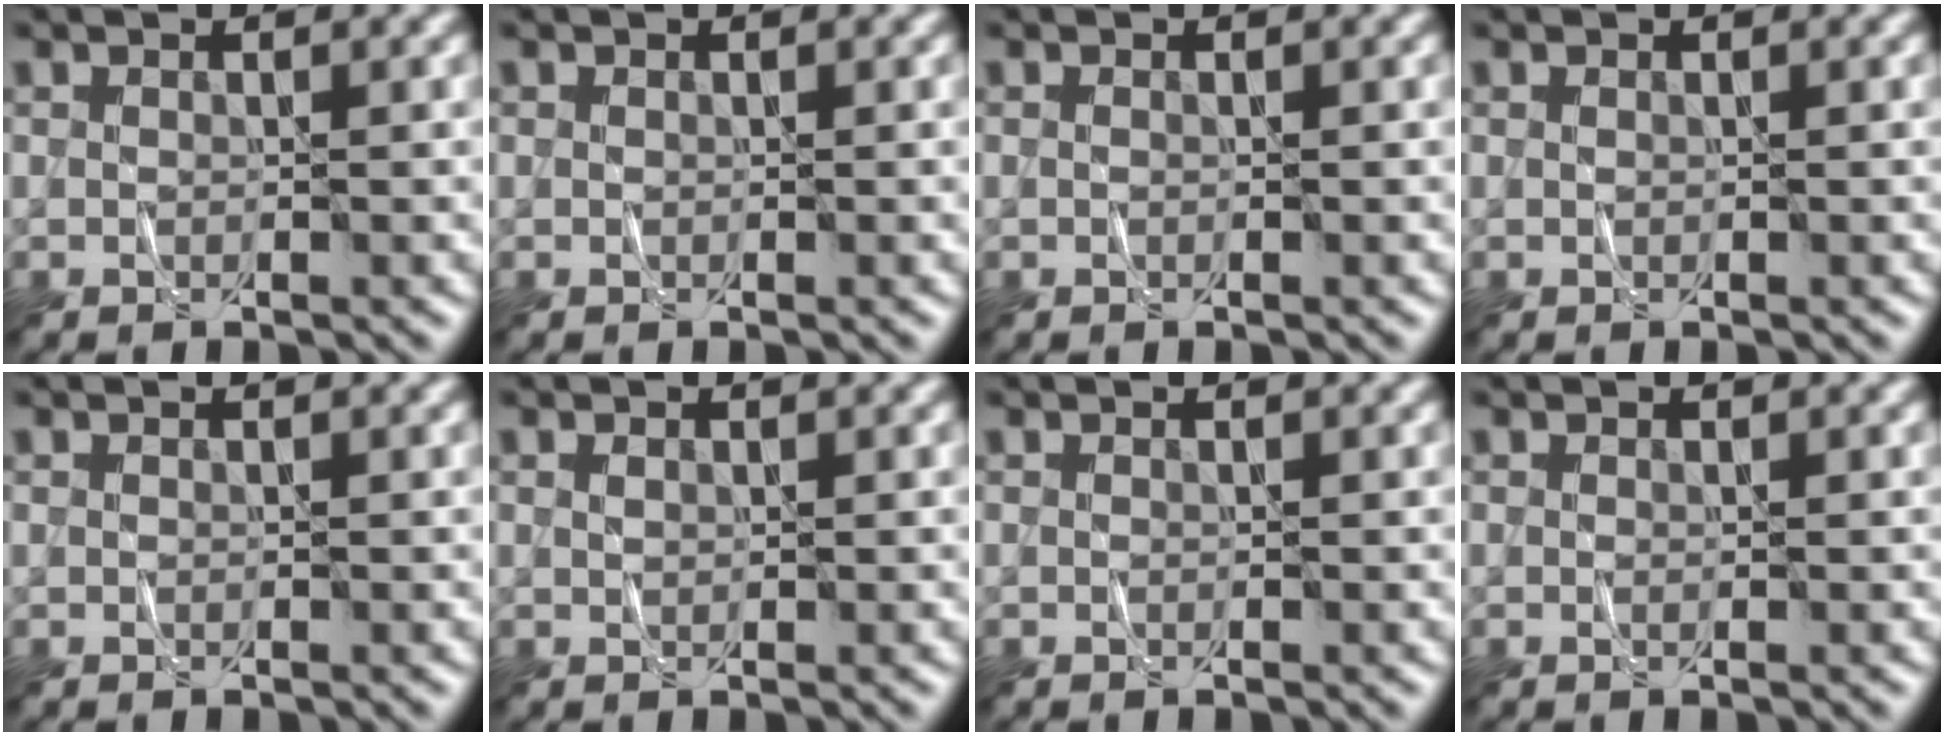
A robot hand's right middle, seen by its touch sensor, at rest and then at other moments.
{"total": 0.0}
{"total": 0.0}
{"total": 0.0}
{"total": 0.0}
{"total": 0.6, "force": [0.2, 0.4, 0.3], "torque": [-0.009, 0.001, 0.006]}
{"total": 0.0}
{"total": 0.0}